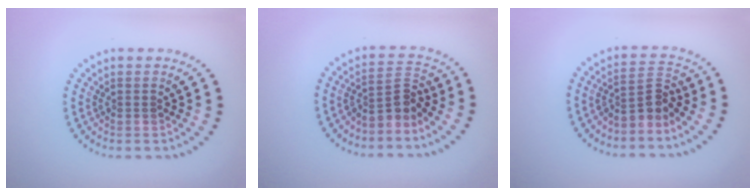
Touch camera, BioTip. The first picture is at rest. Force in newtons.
{"total": 3.0, "press": 2.1, "slide": 2.1}
{"total": 3.0, "press": 2.1, "slide": 2.1}